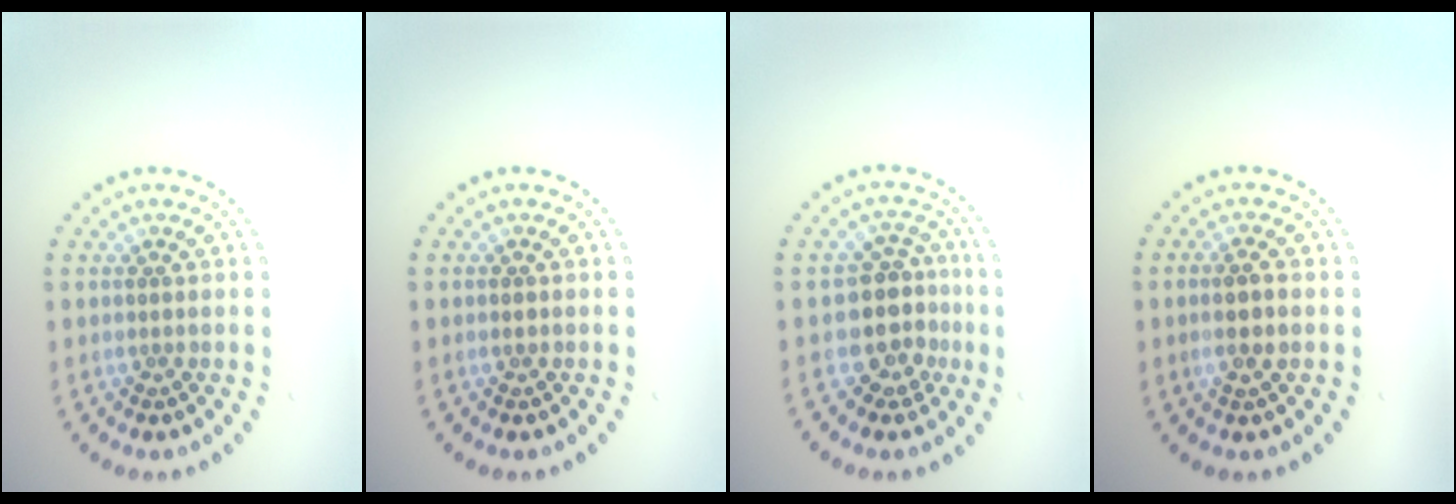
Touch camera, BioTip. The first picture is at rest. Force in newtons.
{"total": 0.6, "press": 0.6, "slide": 0.1}
{"total": 3.7, "press": 3.0, "slide": 2.2}
{"total": 1.6, "press": 1.5, "slide": 0.5}